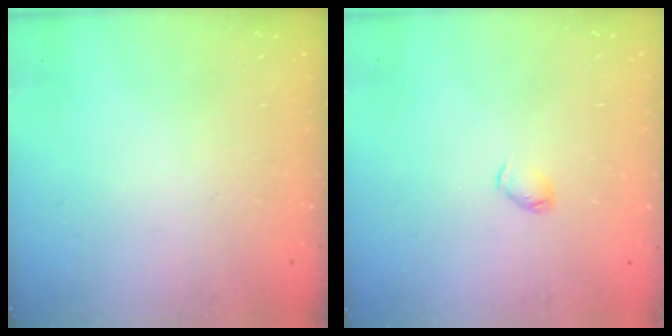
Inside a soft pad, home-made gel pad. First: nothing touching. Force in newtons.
{"total": 2.5, "press": 2.5, "slide": 0.4}